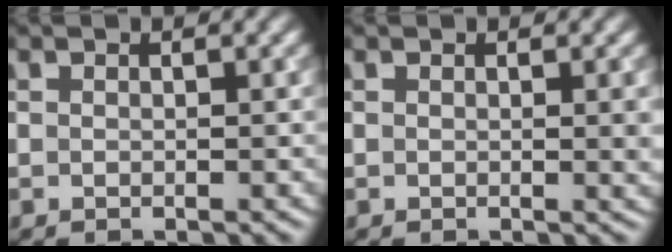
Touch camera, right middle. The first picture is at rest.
{"total": 1.0, "force": [0.2, 0.1, 1.0], "torque": [-0.011, -0.002, 0.001]}